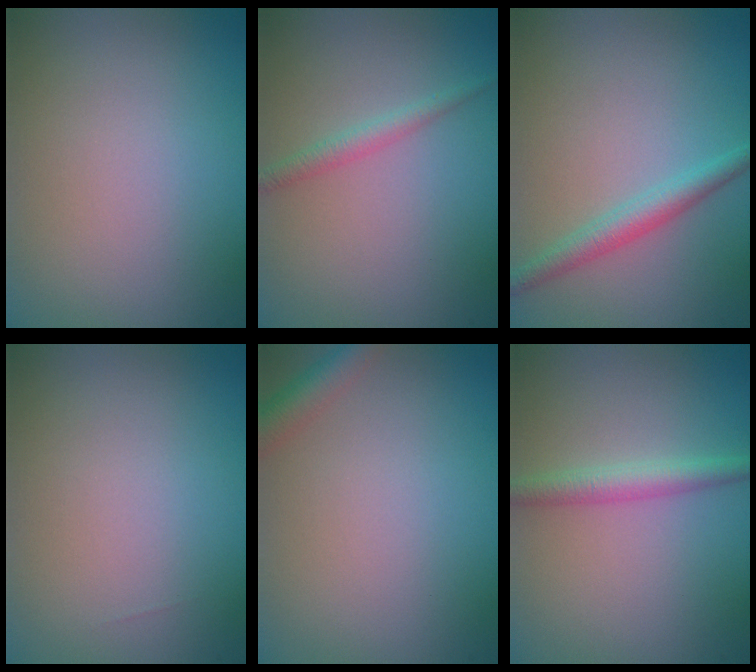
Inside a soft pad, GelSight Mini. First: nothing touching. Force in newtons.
{"total": 1.4, "press": 1.4, "slide": 0.0}
{"total": 2.4, "press": 2.4, "slide": 0.1}
{"total": 0.0}
{"total": 2.3, "press": 2.3, "slide": 0.1}
{"total": 2.2, "press": 2.2, "slide": 0.1}